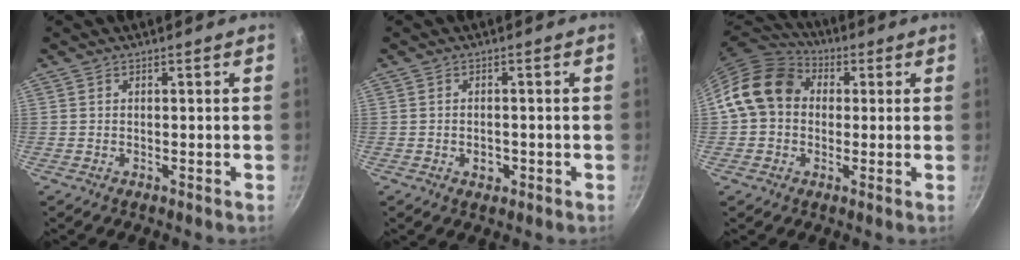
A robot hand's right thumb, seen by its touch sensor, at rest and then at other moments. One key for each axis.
{"total": 2.3, "fx": -0.8, "fy": 1.5, "fz": 1.5, "tx": -0.019, "ty": 0.004, "tz": -0.011}
{"total": 13.2, "fx": 1.7, "fy": 10.8, "fz": 7.4, "tx": -0.107, "ty": 0.030, "tz": 0.014}